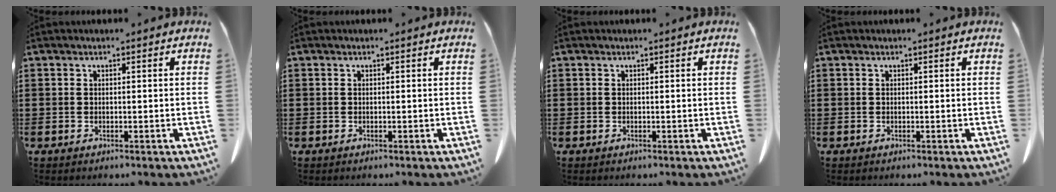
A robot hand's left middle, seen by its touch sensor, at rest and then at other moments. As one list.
[{"total": 0.0}, {"total": 0.0}, {"total": 0.0}]